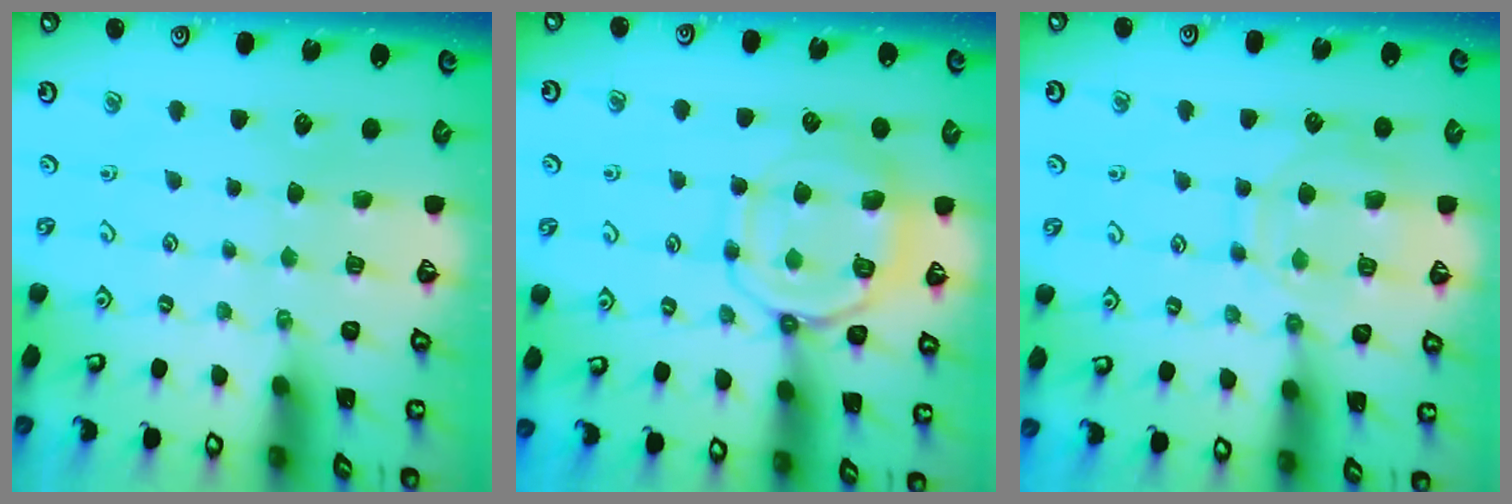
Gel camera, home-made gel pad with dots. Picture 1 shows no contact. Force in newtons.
{"total": 11.3, "press": 11.2, "slide": 1.3}
{"total": 11.7, "press": 11.7, "slide": 1.1}